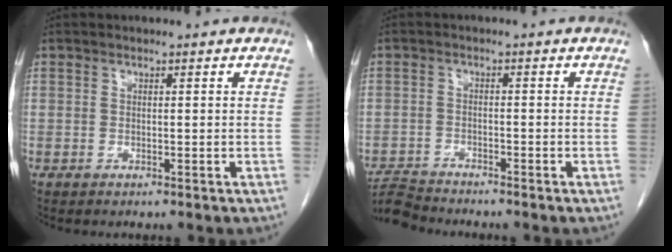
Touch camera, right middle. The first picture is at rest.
{"total": 4.2, "force": [-4.2, -0.2, -0.1], "torque": [0.008, -0.011, -0.079]}